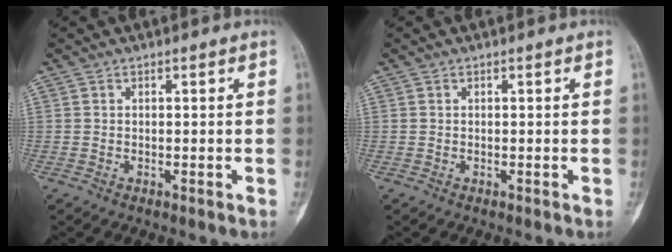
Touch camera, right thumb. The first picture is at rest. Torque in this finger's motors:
{"motor_torque": [0.07, -0.07, 0.06, -0.06, 0.00]}